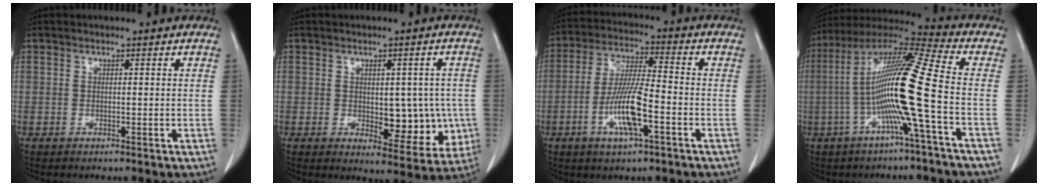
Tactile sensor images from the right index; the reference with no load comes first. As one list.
[{"total": 8.9, "force": [-0.7, 4.7, 7.5], "torque": [-0.077, 0.003, 0.005]}, {"total": 10.3, "force": [-3.7, 1.5, 9.5], "torque": [-0.189, -0.005, -0.070]}, {"total": 15.7, "force": [-3.1, -1.5, 15.4], "torque": [-0.292, 0.009, -0.072]}]